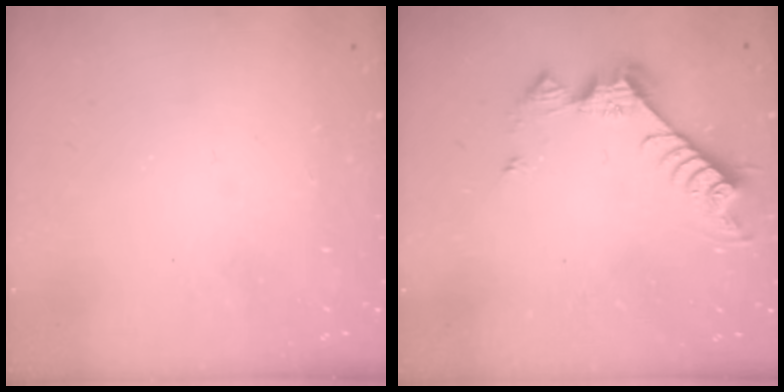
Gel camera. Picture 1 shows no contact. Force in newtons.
{"total": 8.2, "press": 8.2, "slide": 0.3}